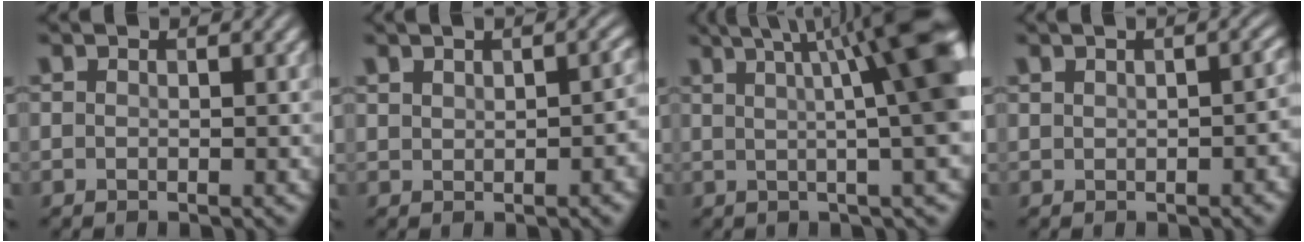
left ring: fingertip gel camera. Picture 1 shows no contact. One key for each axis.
{"total": 2.9, "fx": 1.0, "fy": 1.4, "fz": 2.3, "tx": -0.031, "ty": 0.005, "tz": 0.024}
{"total": 12.9, "fx": 3.3, "fy": 3.6, "fz": 12.0, "tx": -0.105, "ty": 0.030, "tz": 0.032}
{"total": 2.9, "fx": 0.4, "fy": 1.5, "fz": 2.4, "tx": -0.021, "ty": 0.006, "tz": 0.016}